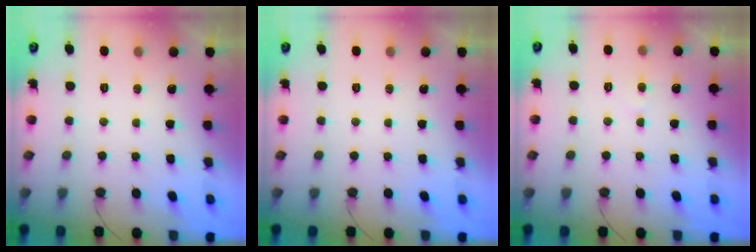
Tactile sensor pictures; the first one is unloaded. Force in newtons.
{"total": 0.0}
{"total": 2.5, "press": 2.4, "slide": 0.3}